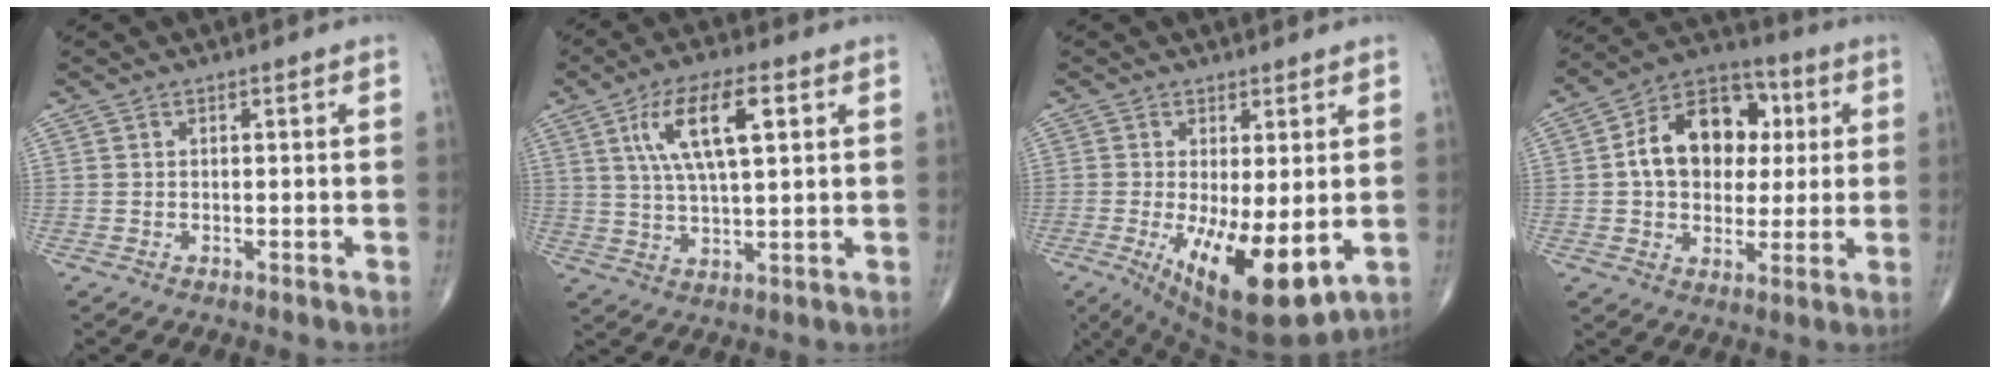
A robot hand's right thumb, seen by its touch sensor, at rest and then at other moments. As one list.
[{"total": 12.3, "force": [4.2, 4.2, 10.7], "torque": [-0.192, -0.001, 0.077]}, {"total": 13.7, "force": [-2.8, 4.9, 12.5], "torque": [-0.203, -0.030, -0.026]}, {"total": 16.5, "force": [2.5, 11.9, 11.2], "torque": [-0.137, 0.017, 0.034]}]